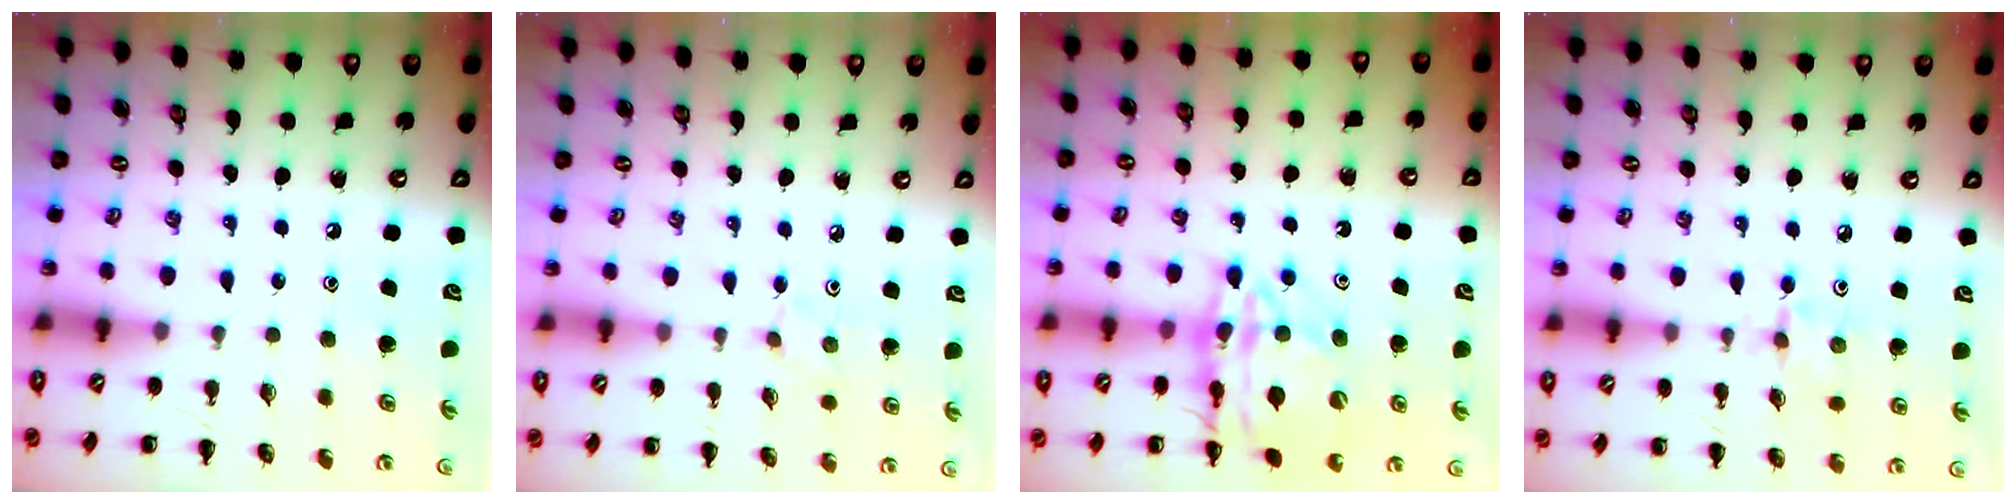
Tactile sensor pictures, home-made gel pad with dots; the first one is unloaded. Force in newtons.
{"total": 2.4, "press": 2.3, "slide": 0.8}
{"total": 17.4, "press": 17.2, "slide": 2.4}
{"total": 2.9, "press": 2.7, "slide": 0.9}